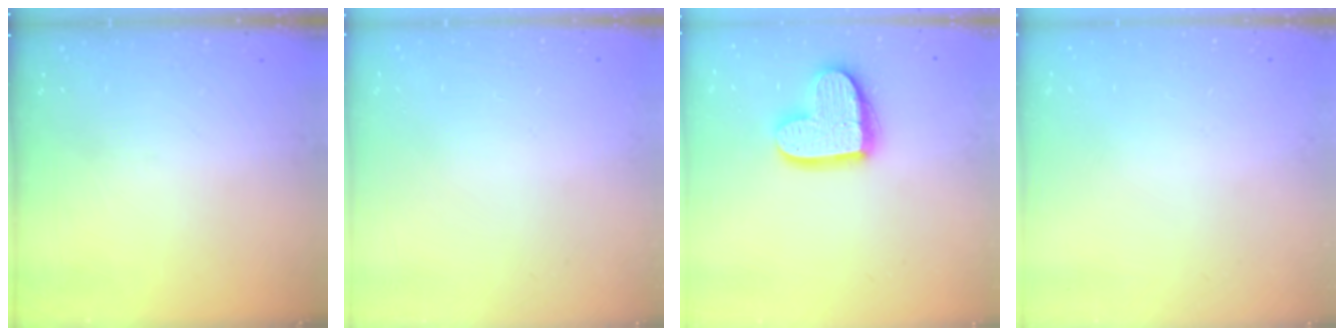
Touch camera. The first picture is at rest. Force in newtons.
{"total": 0.0}
{"total": 16.2, "press": 16.1, "slide": 1.5}
{"total": 0.0}